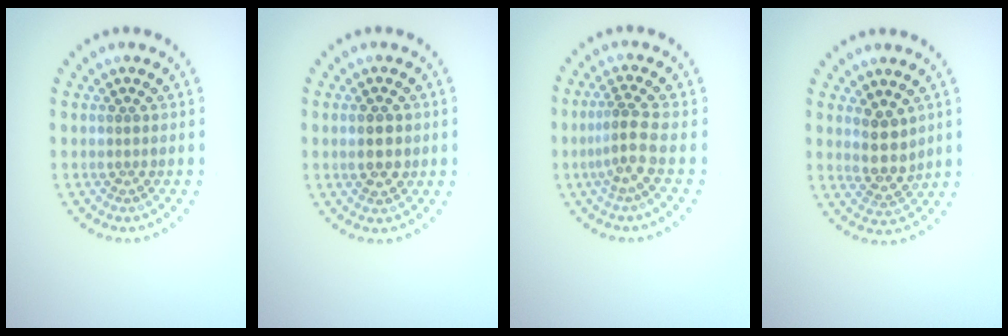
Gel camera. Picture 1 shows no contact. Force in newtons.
{"total": 2.2, "press": 2.2, "slide": 0.1}
{"total": 2.9, "press": 2.1, "slide": 2.1}
{"total": 2.9, "press": 2.6, "slide": 1.4}